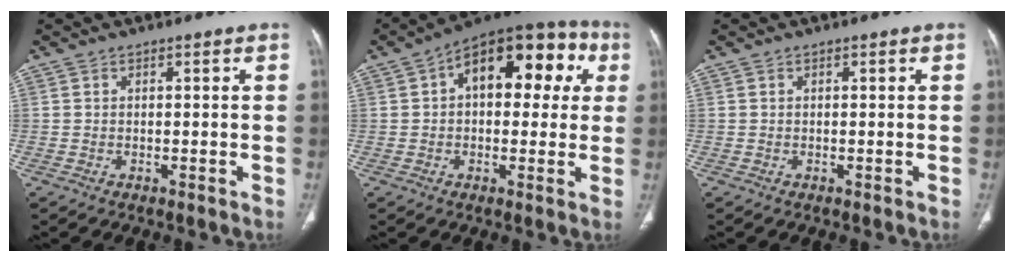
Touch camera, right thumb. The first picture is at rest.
{"total": 18.5, "force": [4.8, 10.2, 14.6], "torque": [-0.152, 0.037, 0.057]}
{"total": 0.0}